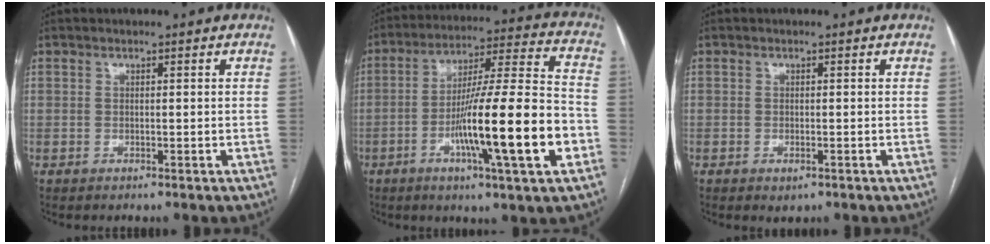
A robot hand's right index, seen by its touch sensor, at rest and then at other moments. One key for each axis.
{"total": 19.3, "fx": -5.9, "fy": 0.5, "fz": 18.4, "tx": -0.294, "ty": -0.003, "tz": -0.093}
{"total": 1.5, "fx": -0.8, "fy": 0.7, "fz": 1.0, "tx": -0.012, "ty": -0.002, "tz": -0.004}